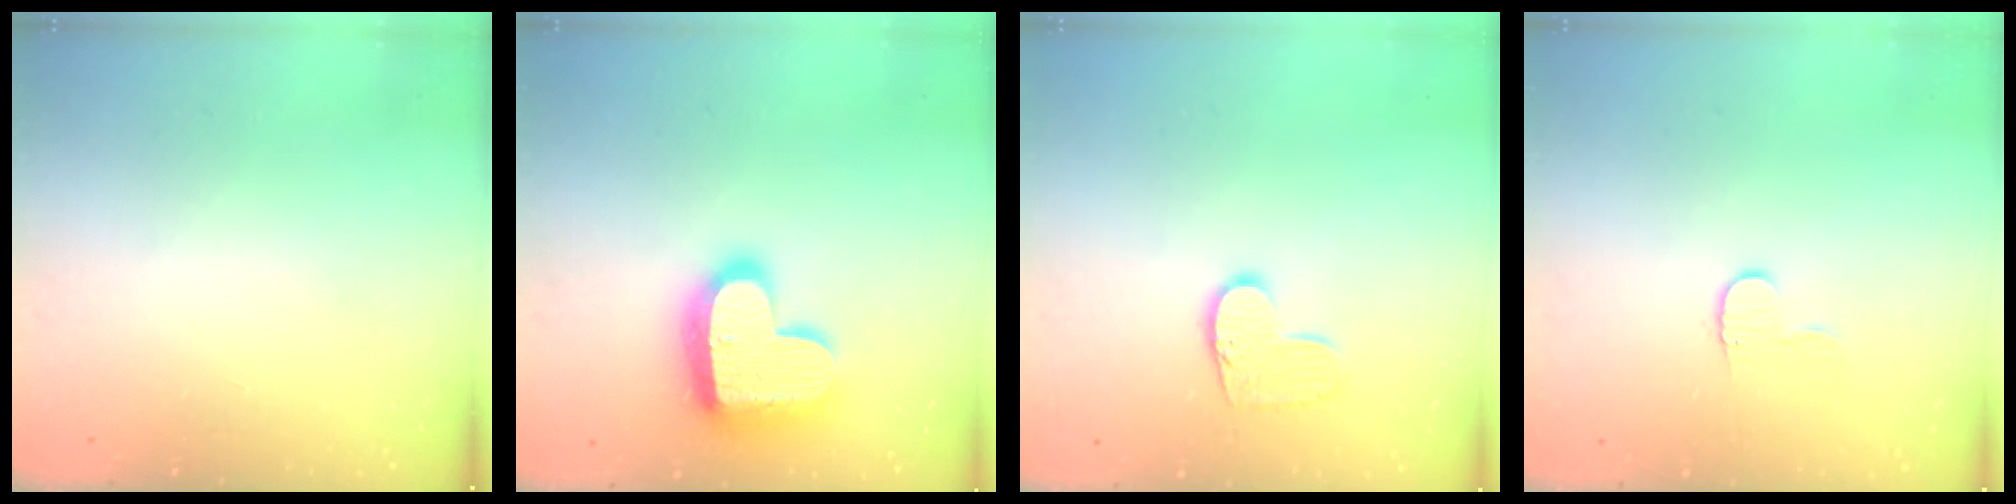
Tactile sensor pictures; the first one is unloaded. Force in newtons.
{"total": 19.9, "press": 19.9, "slide": 1.3}
{"total": 9.0, "press": 9.0, "slide": 0.5}
{"total": 5.8, "press": 5.8, "slide": 0.5}